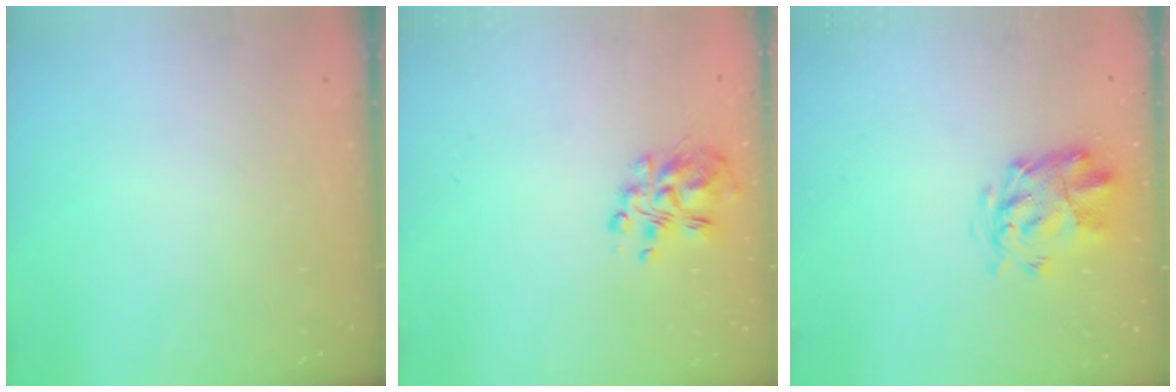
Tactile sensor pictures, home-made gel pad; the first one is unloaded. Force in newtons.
{"total": 7.6, "press": 7.4, "slide": 1.7}
{"total": 4.6, "press": 4.5, "slide": 0.9}